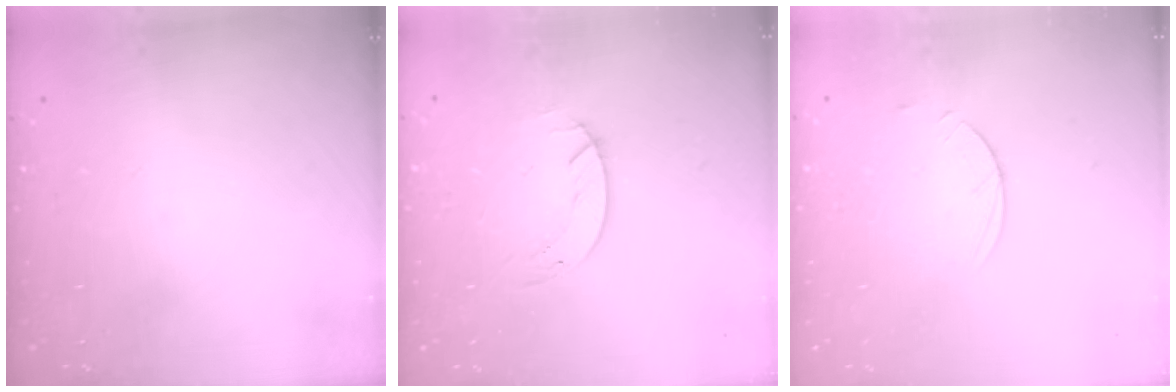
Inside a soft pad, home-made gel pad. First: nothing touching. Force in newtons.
{"total": 2.0, "press": 2.0, "slide": 0.2}
{"total": 2.9, "press": 2.8, "slide": 0.3}